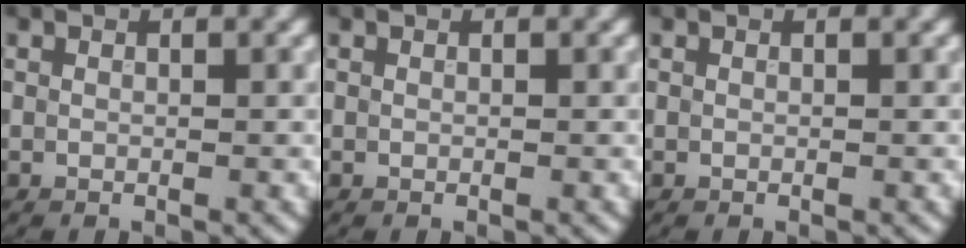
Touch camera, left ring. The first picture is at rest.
{"total": 0.0}
{"total": 0.0}